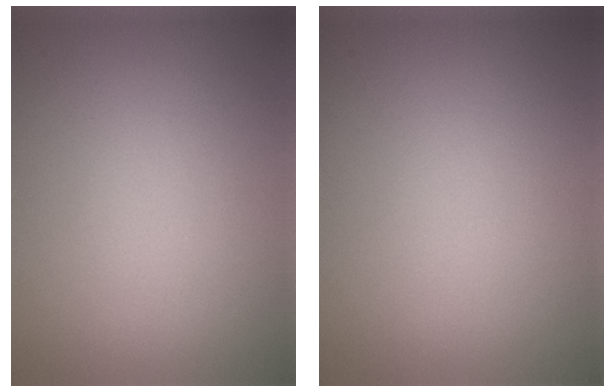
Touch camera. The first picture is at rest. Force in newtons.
{"total": 0.0}